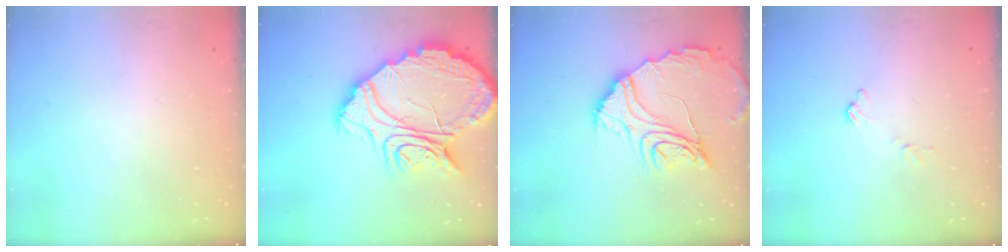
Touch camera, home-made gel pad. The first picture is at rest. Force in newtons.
{"total": 22.8, "press": 22.7, "slide": 2.3}
{"total": 19.0, "press": 19.0, "slide": 1.6}
{"total": 5.5, "press": 5.5, "slide": 0.3}